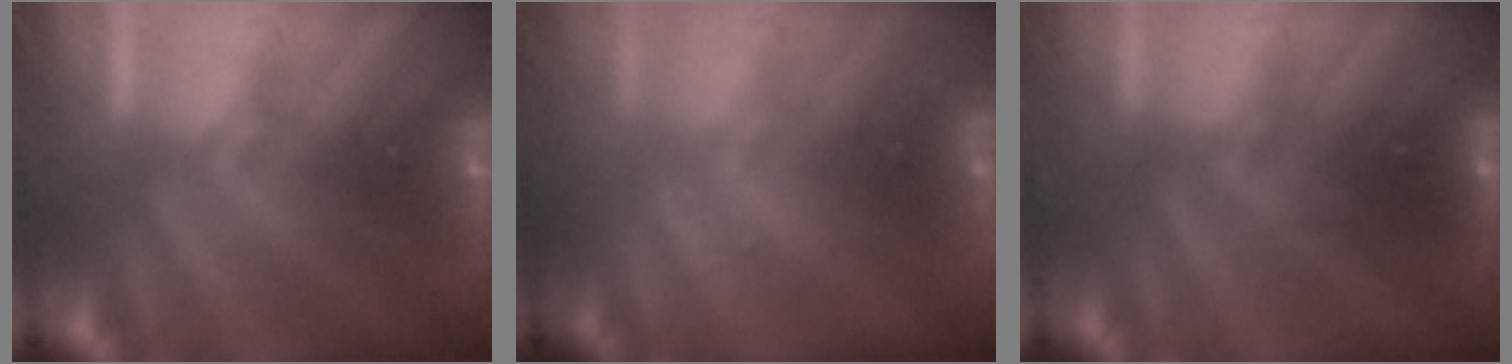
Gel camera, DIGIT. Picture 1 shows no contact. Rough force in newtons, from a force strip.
{"total": 1.3}
{"total": 2.7}